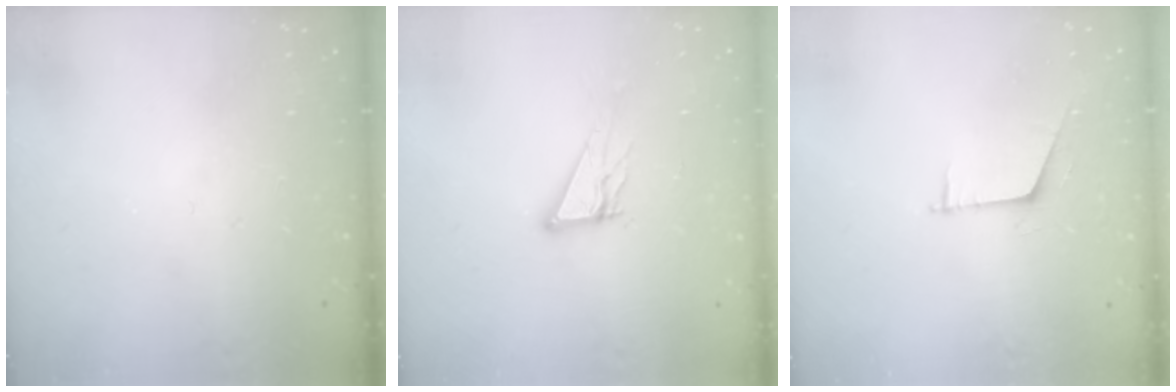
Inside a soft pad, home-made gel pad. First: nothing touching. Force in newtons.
{"total": 9.0, "press": 8.9, "slide": 0.7}
{"total": 5.7, "press": 5.7, "slide": 0.3}